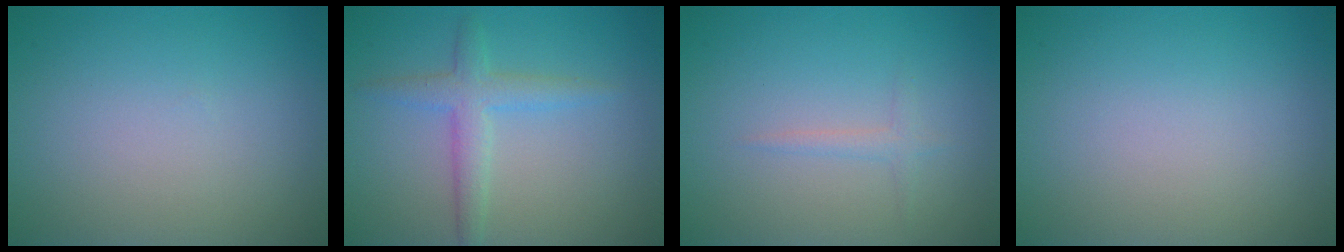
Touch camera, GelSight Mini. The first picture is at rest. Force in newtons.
{"total": 2.7, "press": 2.7, "slide": 0.1}
{"total": 1.3, "press": 1.3, "slide": 0.0}
{"total": 0.0}